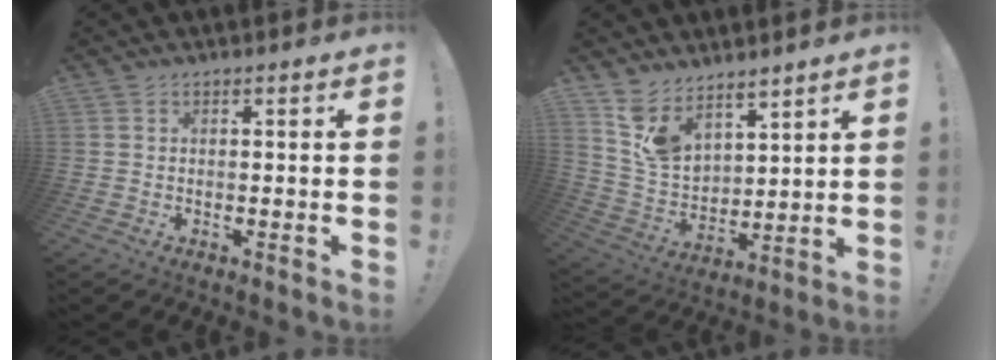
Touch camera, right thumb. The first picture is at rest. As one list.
[{"total": 10.5, "force": [8.9, 5.0, 2.6], "torque": [-0.069, -0.074, 0.174]}]